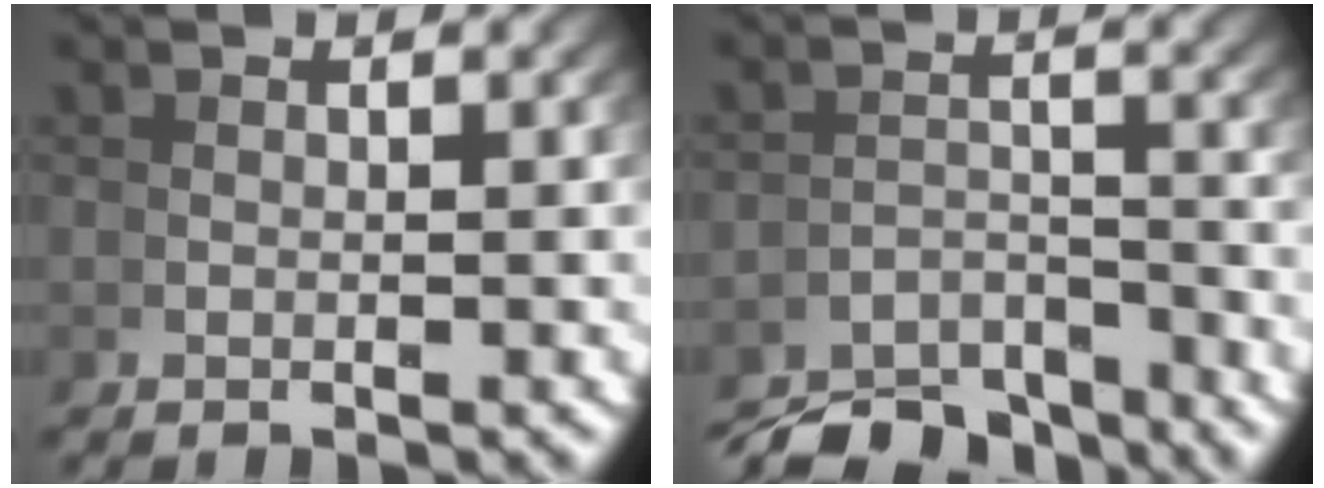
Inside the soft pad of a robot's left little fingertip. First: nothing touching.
{"total": 6.8, "force": [-6.3, 1.5, 2.1], "torque": [-0.005, -0.012, -0.106]}